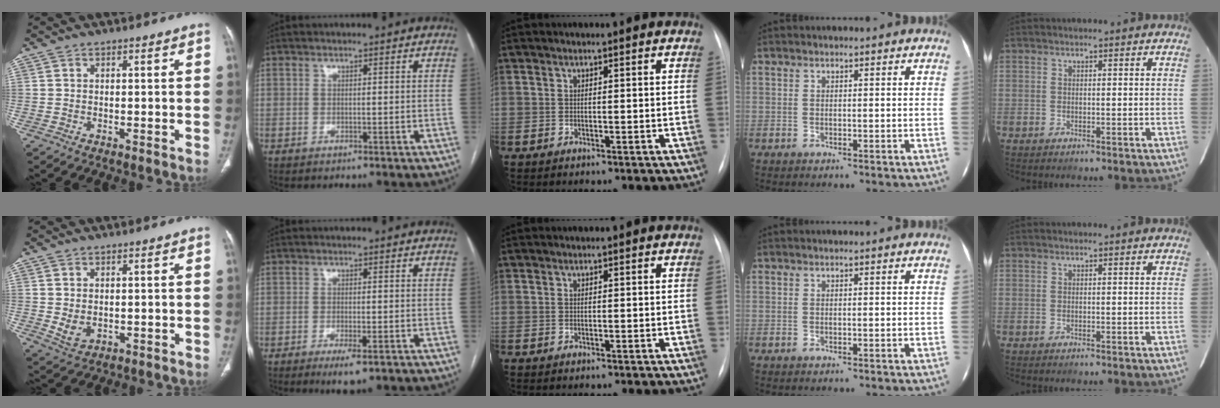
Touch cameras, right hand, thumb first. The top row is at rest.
{"thumb": {"total": 3.6, "force": [0.1, 2.5, 2.6], "torque": [-0.044, -0.005, 0.014]}, "index": {"total": 3.8, "force": [-2.1, 0.7, 3.1], "torque": [-0.052, -0.008, -0.031]}}